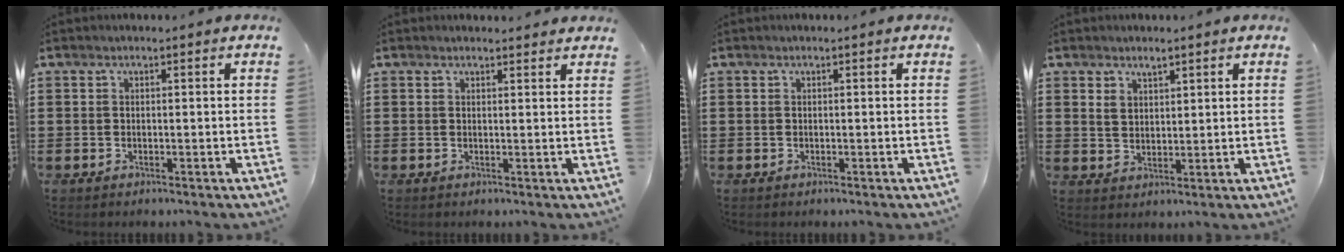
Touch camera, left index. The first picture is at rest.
{"total": 1.6, "force": [1.6, 0.3, 0.2], "torque": [-0.007, 0.002, 0.031]}
{"total": 0.0}
{"total": 2.5, "force": [1.9, 1.4, 0.7], "torque": [-0.012, 0.002, 0.035]}